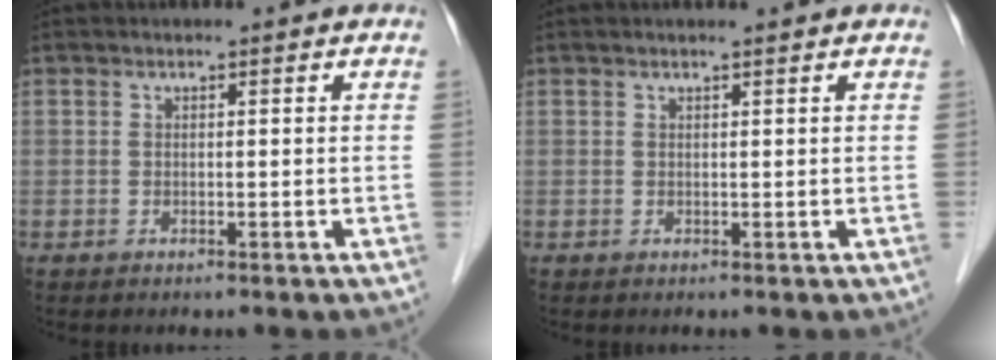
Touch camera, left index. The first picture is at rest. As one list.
[{"total": 1.0, "force": [0.8, -0.3, 0.6], "torque": [-0.008, 0.005, 0.015]}]